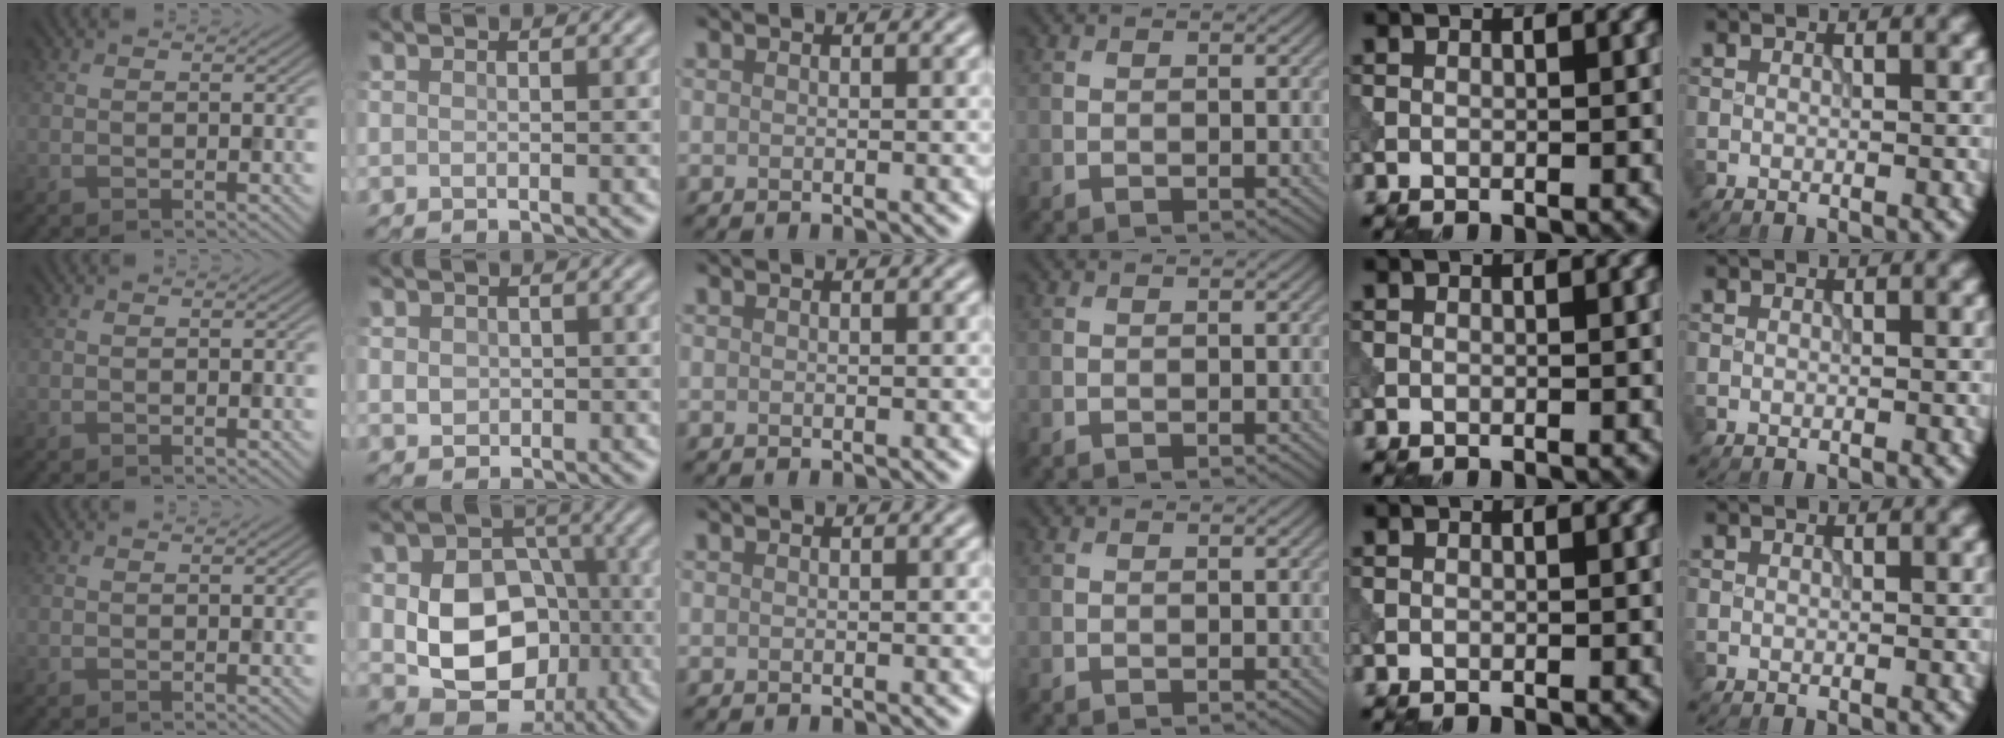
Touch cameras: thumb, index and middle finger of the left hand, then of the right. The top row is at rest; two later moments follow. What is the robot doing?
{"motion": "press", "object": "tv remote"}